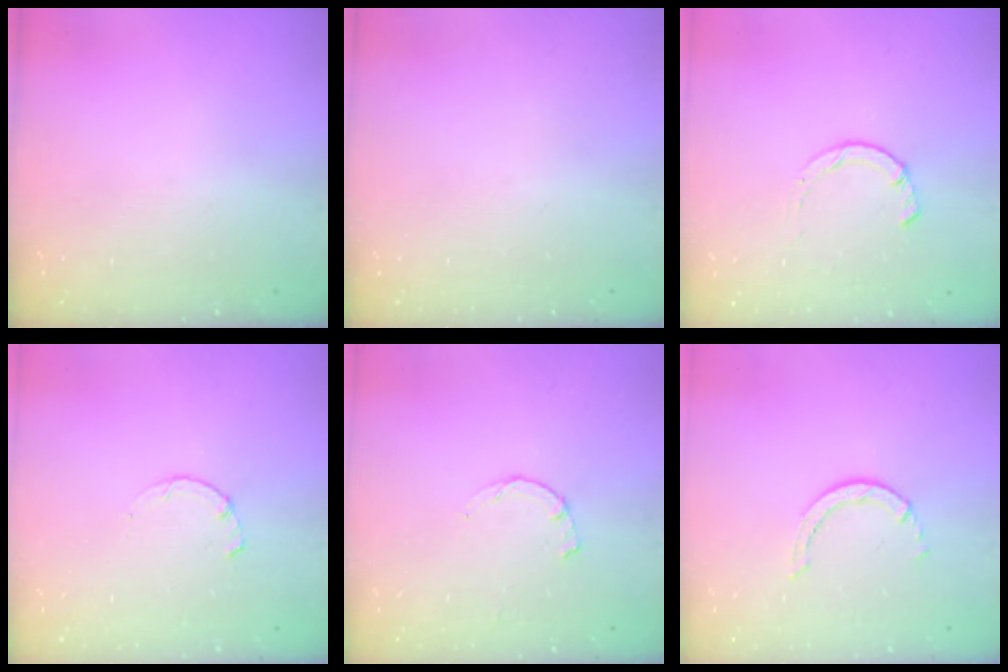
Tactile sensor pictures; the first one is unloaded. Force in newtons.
{"total": 0.0}
{"total": 3.0, "press": 3.0, "slide": 0.4}
{"total": 1.7, "press": 1.7, "slide": 0.3}
{"total": 1.2, "press": 1.1, "slide": 0.3}
{"total": 0.8, "press": 0.7, "slide": 0.2}